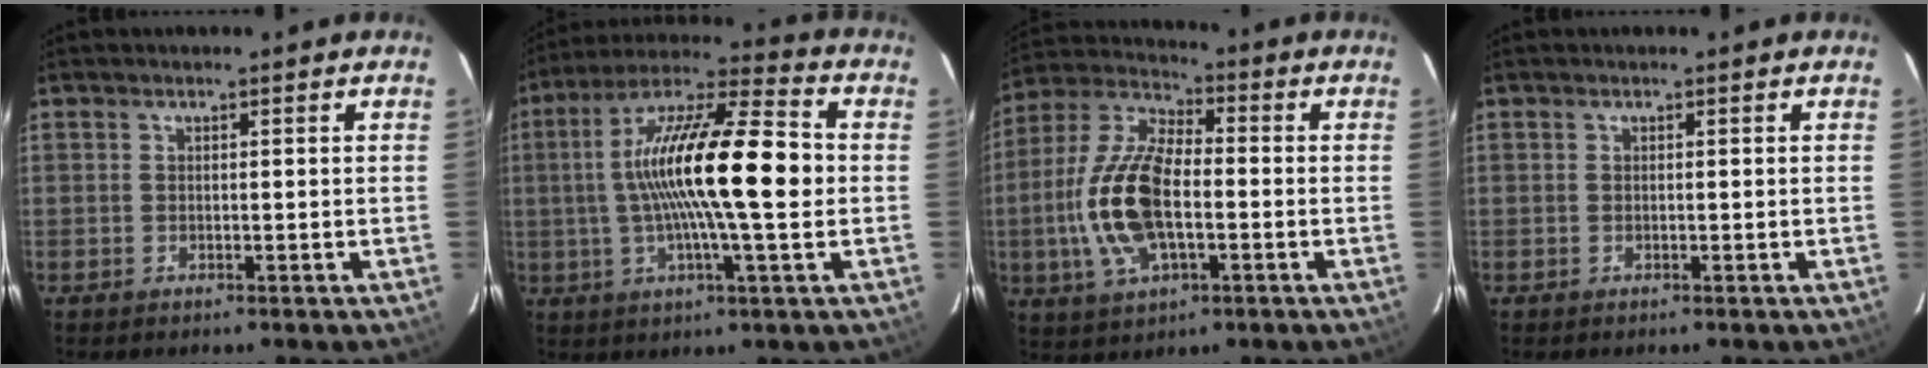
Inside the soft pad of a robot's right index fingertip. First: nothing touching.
{"total": 19.4, "force": [0.1, 2.9, 19.2], "torque": [-0.339, 0.020, -0.009]}
{"total": 15.9, "force": [-2.7, 7.4, 13.8], "torque": [-0.297, 0.007, -0.052]}
{"total": 0.0}